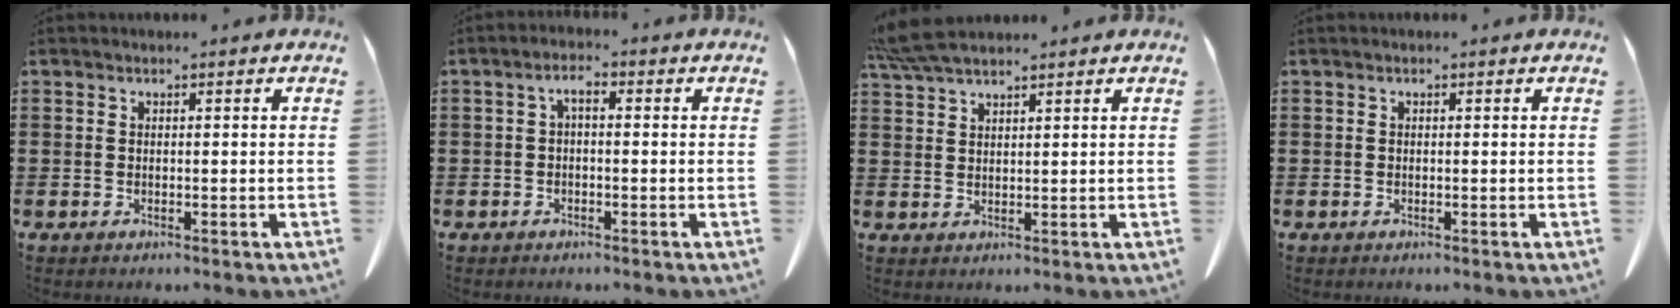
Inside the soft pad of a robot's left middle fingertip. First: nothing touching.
{"total": 2.4, "force": [-0.8, 0.9, 2.1], "torque": [-0.043, 0.006, -0.018]}
{"total": 5.1, "force": [4.3, 0.7, 2.6], "torque": [-0.063, -0.006, 0.083]}
{"total": 0.0}